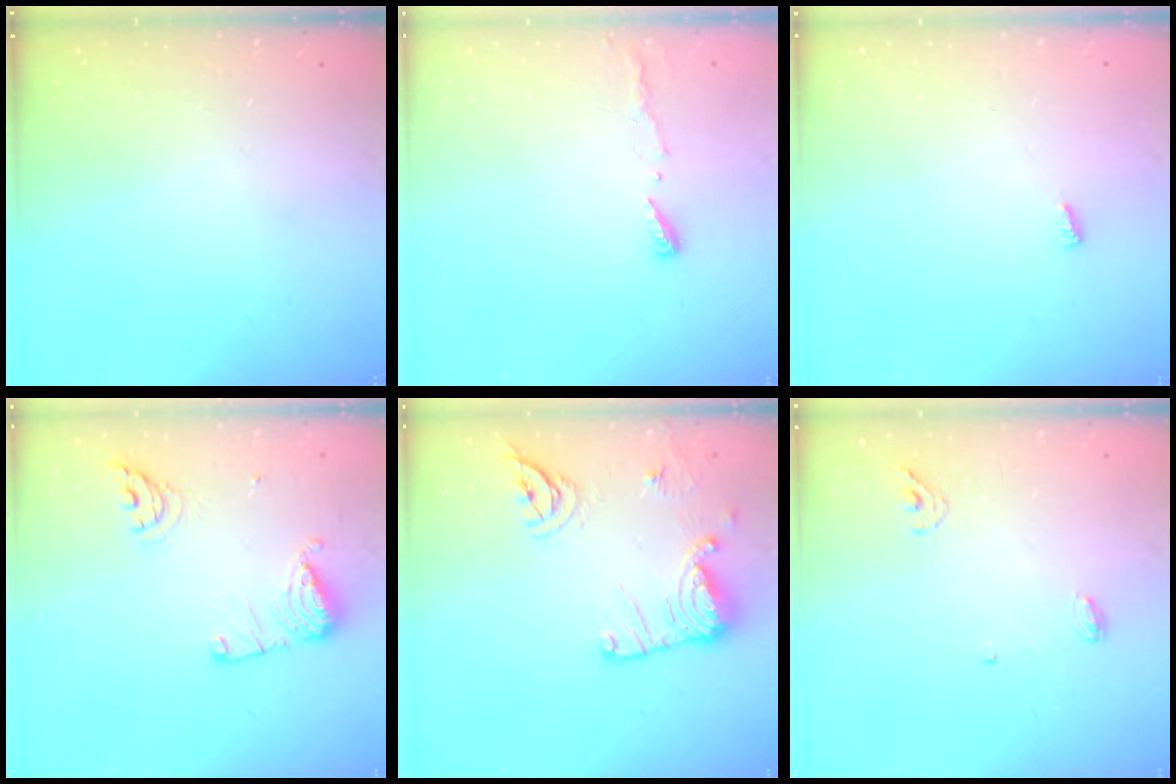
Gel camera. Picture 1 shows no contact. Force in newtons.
{"total": 3.5, "press": 3.4, "slide": 0.3}
{"total": 2.8, "press": 2.8, "slide": 0.4}
{"total": 11.8, "press": 11.7, "slide": 1.4}
{"total": 14.9, "press": 14.9, "slide": 0.4}
{"total": 5.1, "press": 5.0, "slide": 1.1}